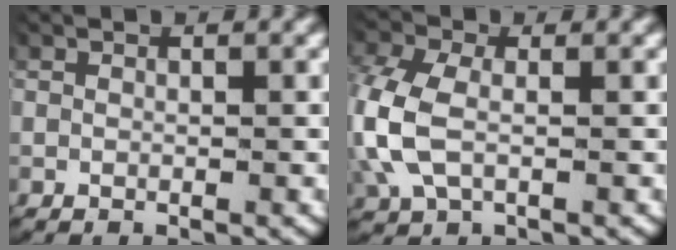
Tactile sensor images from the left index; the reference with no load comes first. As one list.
[{"total": 5.1, "force": [-0.2, 3.8, 3.4], "torque": [-0.119, -0.020, 0.007]}]